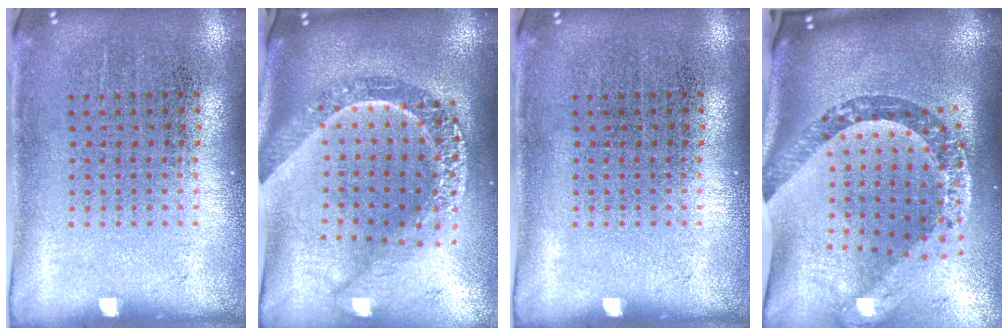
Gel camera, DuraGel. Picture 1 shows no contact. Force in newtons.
{"total": 2.8, "press": 2.2, "slide": 1.7}
{"total": 0.0}
{"total": 3.6, "press": 2.5, "slide": 2.6}